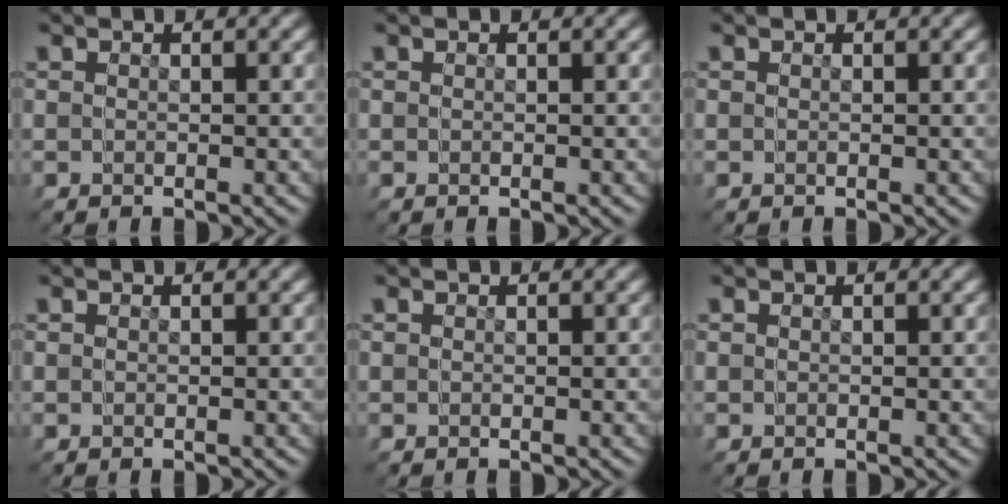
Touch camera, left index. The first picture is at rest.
{"total": 0.0}
{"total": 0.0}
{"total": 0.0}
{"total": 0.0}
{"total": 0.0}